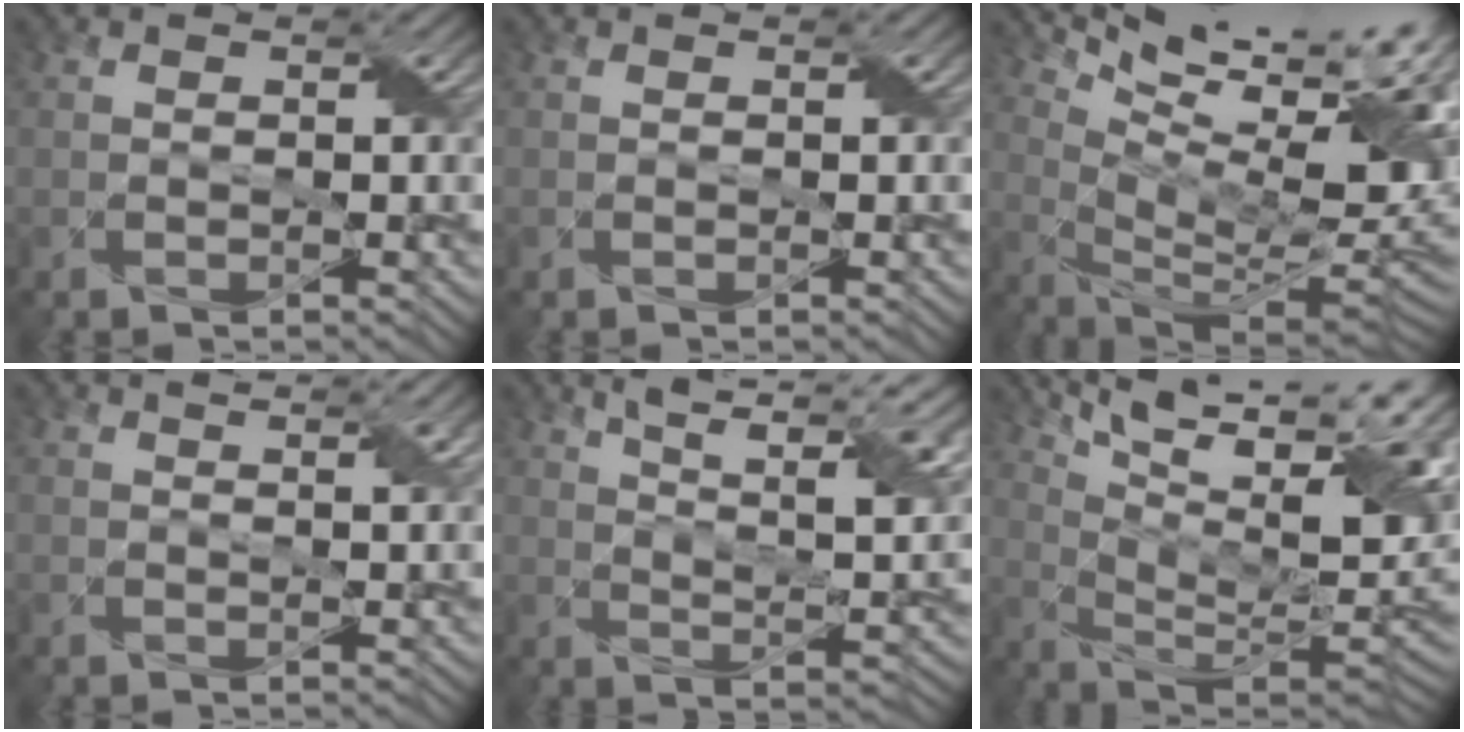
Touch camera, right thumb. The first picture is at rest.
{"total": 0.0}
{"total": 17.9, "force": [9.3, 6.1, 14.0], "torque": [-0.196, 0.044, 0.164]}
{"total": 2.1, "force": [1.6, 0.4, 1.3], "torque": [-0.029, 0.004, 0.022]}
{"total": 14.2, "force": [8.9, 3.9, 10.3], "torque": [-0.172, 0.021, 0.125]}
{"total": 17.1, "force": [7.2, 5.7, 14.3], "torque": [-0.208, 0.032, 0.120]}